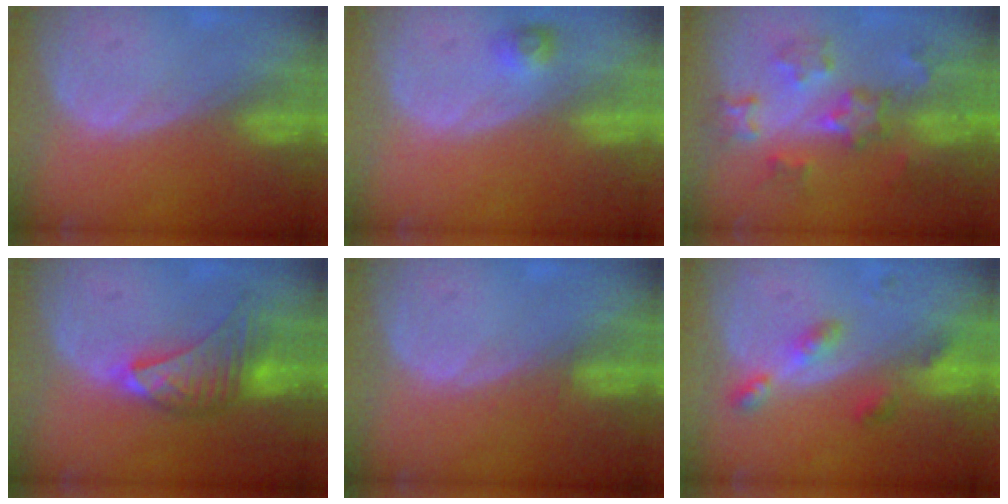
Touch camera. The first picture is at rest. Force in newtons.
{"total": 2.3, "press": 2.2, "slide": 0.7}
{"total": 7.2, "press": 7.2, "slide": 0.5}
{"total": 7.2, "press": 7.2, "slide": 0.3}
{"total": 0.6, "press": 0.6, "slide": 0.2}
{"total": 4.5, "press": 4.3, "slide": 1.3}